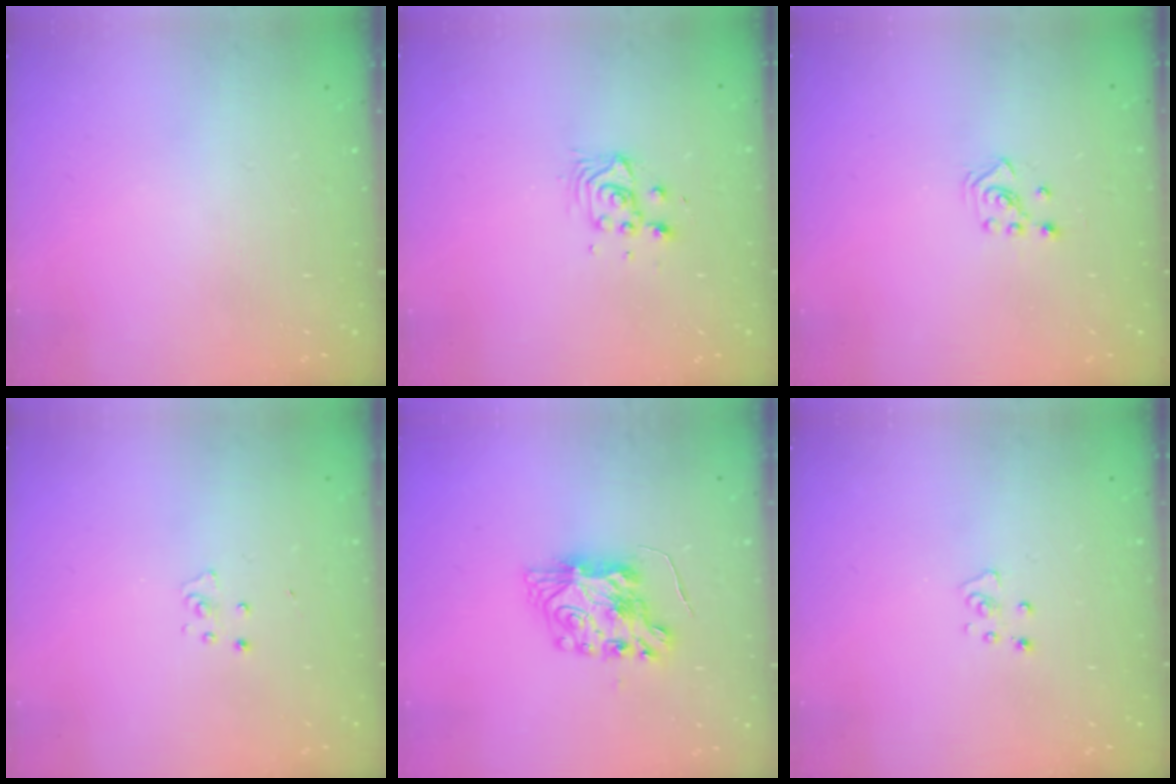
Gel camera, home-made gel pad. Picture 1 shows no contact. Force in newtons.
{"total": 3.9, "press": 3.8, "slide": 0.6}
{"total": 2.3, "press": 2.2, "slide": 0.8}
{"total": 2.6, "press": 2.6, "slide": 0.2}
{"total": 9.1, "press": 9.0, "slide": 0.8}
{"total": 3.1, "press": 3.1, "slide": 0.2}